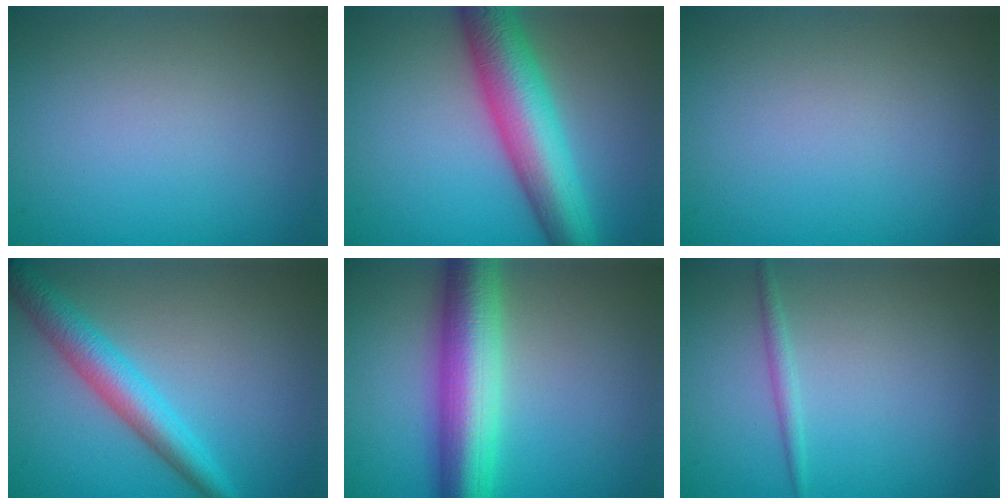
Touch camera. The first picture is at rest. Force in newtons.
{"total": 9.1, "press": 9.1, "slide": 0.3}
{"total": 0.0}
{"total": 4.4, "press": 4.4, "slide": 0.1}
{"total": 8.8, "press": 8.8, "slide": 0.2}
{"total": 1.1, "press": 1.1, "slide": 0.0}